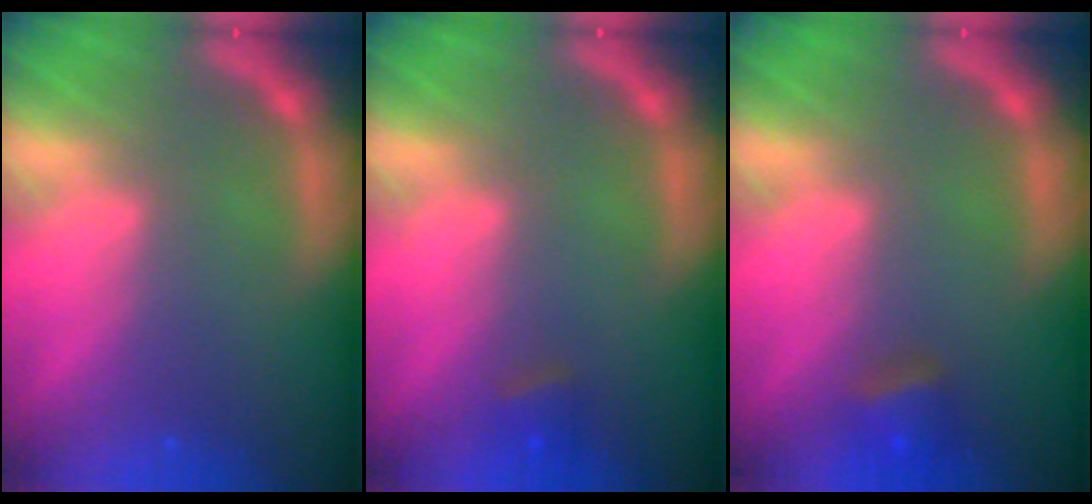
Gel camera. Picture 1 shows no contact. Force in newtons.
{"total": 1.4}
{"total": 2.4}